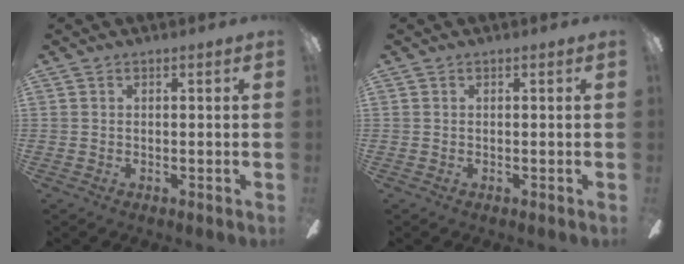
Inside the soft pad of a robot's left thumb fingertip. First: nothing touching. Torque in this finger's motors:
{"motor_torque": [0.00, 0.00, 0.03, -0.03, 0.00]}